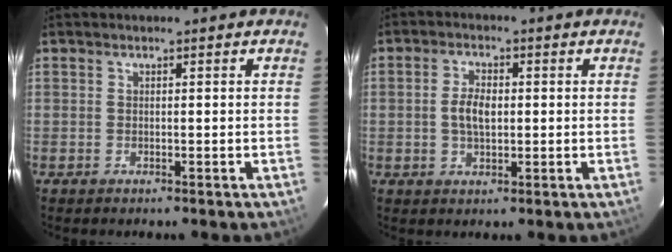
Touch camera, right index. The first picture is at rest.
{"total": 4.7, "force": [0.0, 2.6, 3.9], "torque": [-0.076, 0.005, 0.003]}